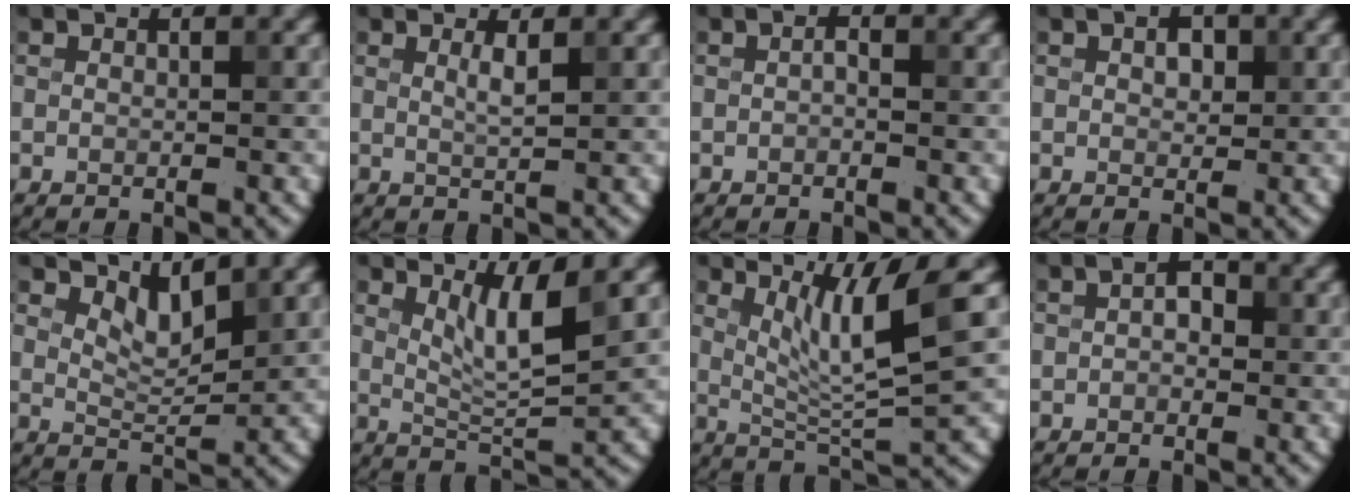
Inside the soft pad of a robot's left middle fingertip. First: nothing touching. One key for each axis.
{"total": 0.9, "fx": 0.4, "fy": -0.1, "fz": 0.8, "tx": -0.020, "ty": 0.001, "tz": 0.011}
{"total": 0.7, "fx": -0.1, "fy": 0.3, "fz": 0.6, "tx": -0.010, "ty": 0.002, "tz": 0.000}
{"total": 1.8, "fx": 0.6, "fy": 1.0, "fz": 1.4, "tx": -0.024, "ty": 0.003, "tz": 0.013}
{"total": 2.4, "fx": 1.9, "fy": 0.6, "fz": 1.4, "tx": -0.032, "ty": -0.010, "tz": 0.037}
{"total": 3.7, "fx": 1.6, "fy": 0.5, "fz": 3.3, "tx": -0.066, "ty": -0.008, "tz": 0.037}
{"total": 6.0, "fx": 2.1, "fy": 0.4, "fz": 5.6, "tx": -0.110, "ty": -0.007, "tz": 0.046}
{"total": 1.9, "fx": 0.2, "fy": 1.2, "fz": 1.5, "tx": -0.022, "ty": 0.009, "tz": -0.001}